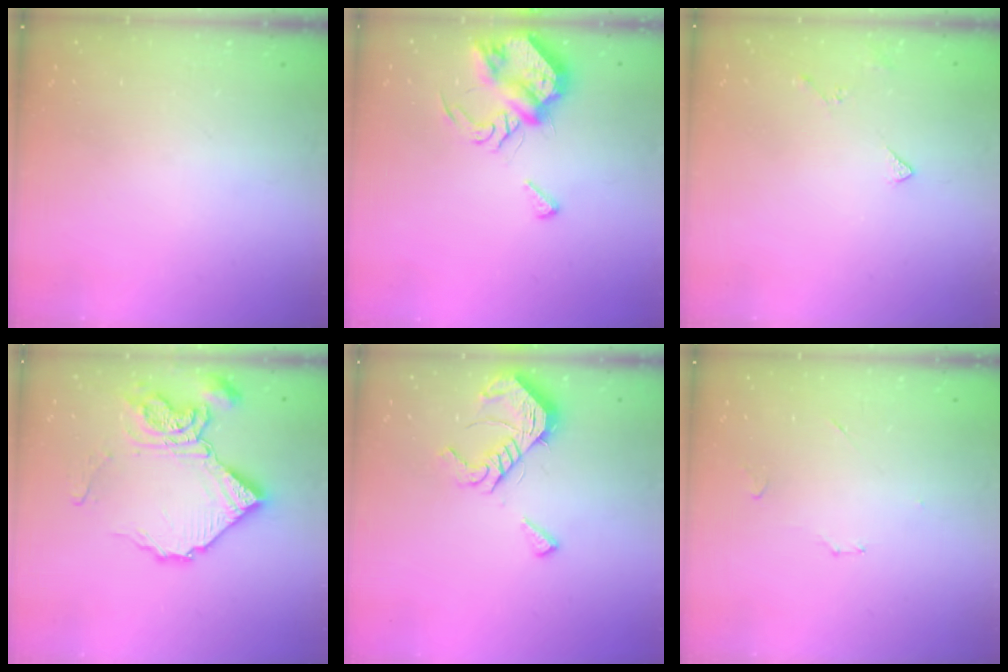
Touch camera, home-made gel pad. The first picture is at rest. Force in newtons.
{"total": 7.6, "press": 7.6, "slide": 0.8}
{"total": 3.8, "press": 3.7, "slide": 0.7}
{"total": 15.4, "press": 15.3, "slide": 1.5}
{"total": 11.1, "press": 11.1, "slide": 0.5}
{"total": 3.8, "press": 3.8, "slide": 0.5}